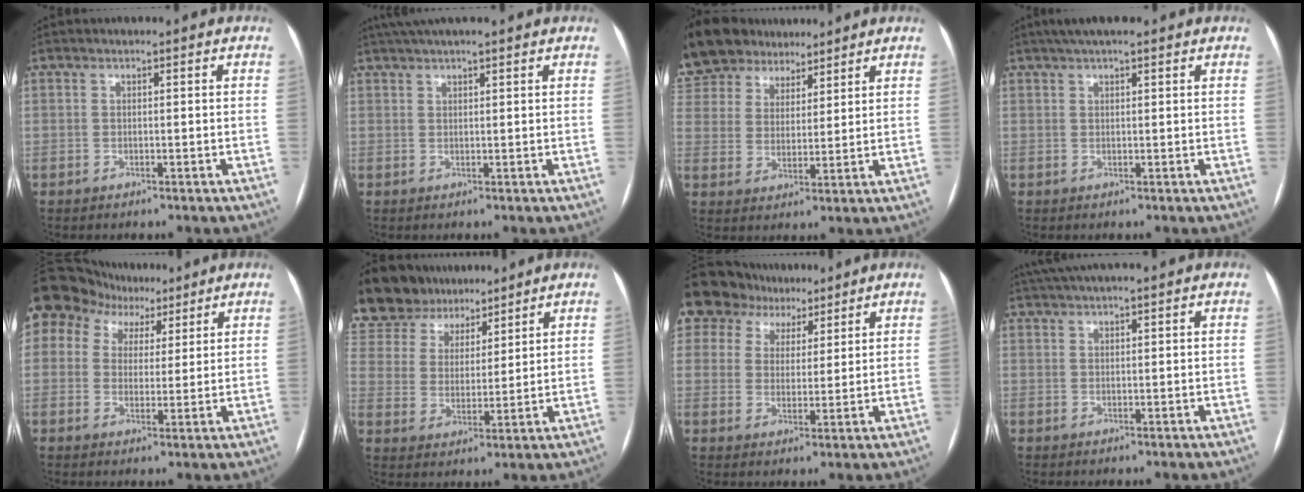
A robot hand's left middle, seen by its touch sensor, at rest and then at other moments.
{"total": 7.8, "force": [6.4, 0.8, 4.4], "torque": [-0.073, 0.043, 0.096]}
{"total": 16.4, "force": [12.8, 8.8, 5.4], "torque": [-0.137, 0.049, 0.235]}
{"total": 5.8, "force": [4.3, 1.0, 3.8], "torque": [-0.059, 0.035, 0.069]}
{"total": 17.2, "force": [10.4, 12.6, 5.5], "torque": [-0.160, 0.067, 0.183]}
{"total": 19.9, "force": [16.4, 9.3, 6.5], "torque": [-0.173, 0.049, 0.290]}
{"total": 13.2, "force": [9.0, 9.2, 3.2], "torque": [-0.086, 0.043, 0.154]}
{"total": 8.6, "force": [7.3, 0.9, 4.5], "torque": [-0.076, 0.043, 0.108]}